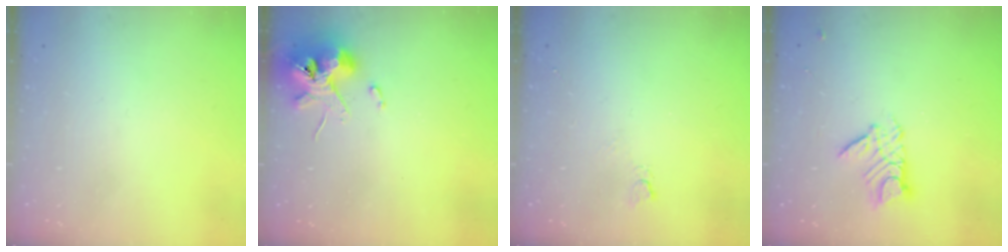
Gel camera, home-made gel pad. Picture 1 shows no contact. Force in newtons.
{"total": 11.0, "press": 10.9, "slide": 1.6}
{"total": 2.7, "press": 2.6, "slide": 0.5}
{"total": 9.6, "press": 9.5, "slide": 0.8}